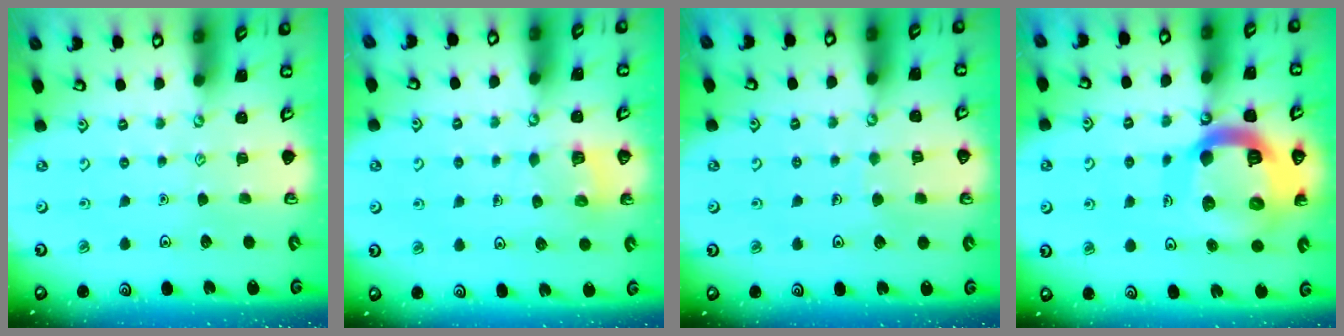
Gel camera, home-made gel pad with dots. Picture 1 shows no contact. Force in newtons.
{"total": 4.7, "press": 4.7, "slide": 0.3}
{"total": 3.9, "press": 3.9, "slide": 0.3}
{"total": 22.0, "press": 21.8, "slide": 2.4}